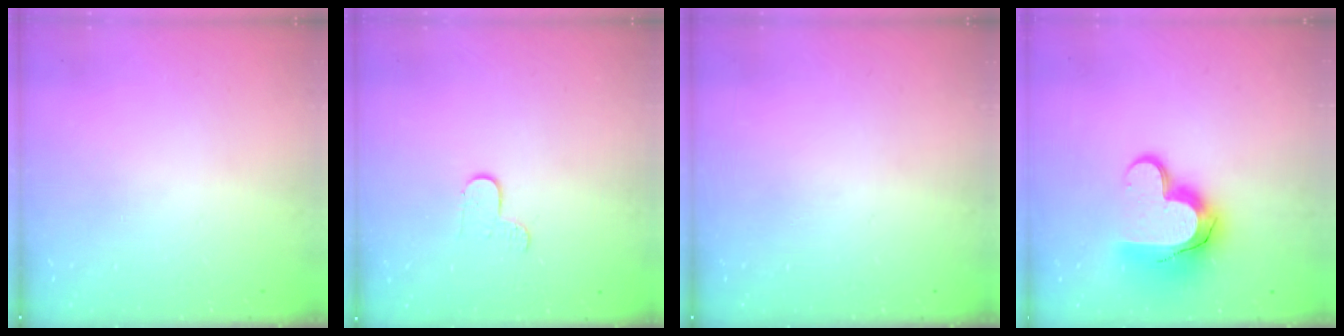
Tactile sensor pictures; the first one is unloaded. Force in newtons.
{"total": 4.4, "press": 4.4, "slide": 0.4}
{"total": 0.0}
{"total": 15.2, "press": 15.1, "slide": 1.1}